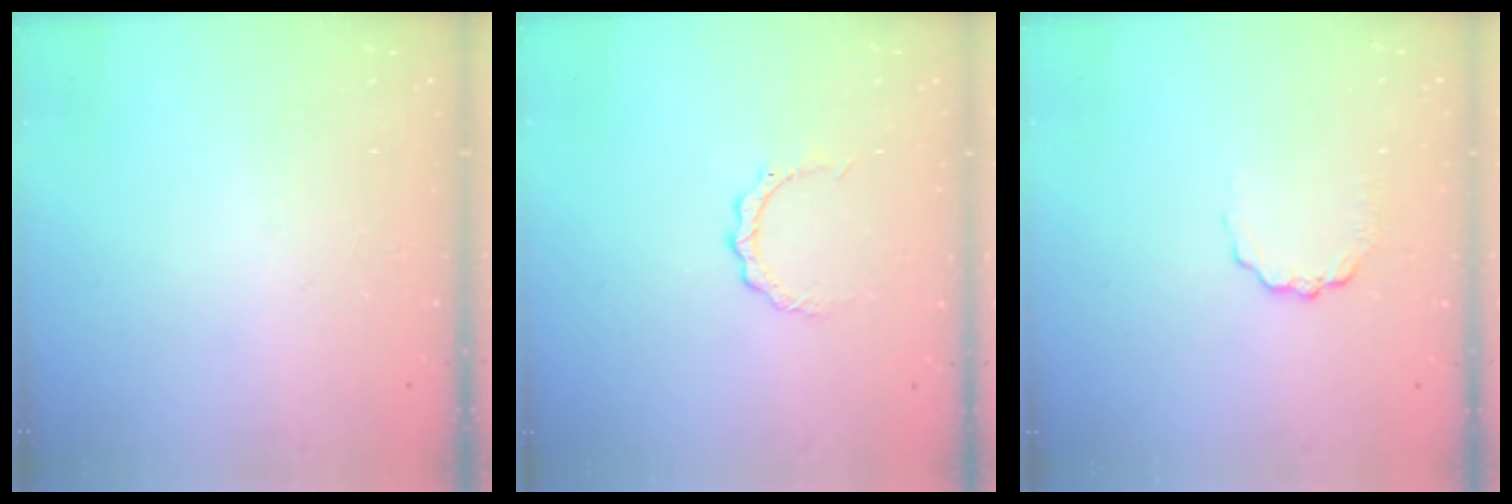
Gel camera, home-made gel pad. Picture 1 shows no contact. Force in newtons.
{"total": 3.8, "press": 3.7, "slide": 0.3}
{"total": 2.7, "press": 2.7, "slide": 0.3}